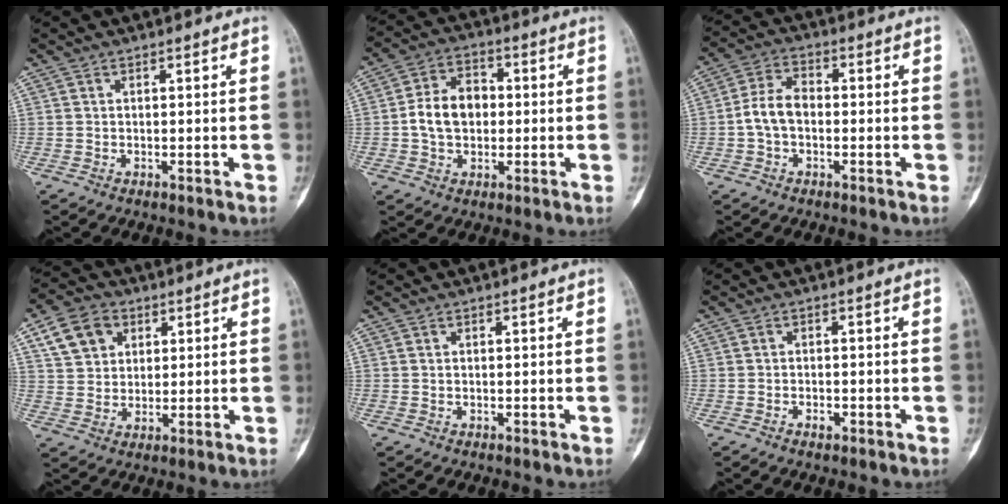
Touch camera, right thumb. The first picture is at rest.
{"total": 9.4, "force": [-0.2, 6.9, 6.4], "torque": [-0.095, 0.022, -0.011]}
{"total": 6.6, "force": [-1.0, 4.4, 4.8], "torque": [-0.088, 0.024, -0.028]}
{"total": 9.1, "force": [3.9, 7.0, 4.3], "torque": [-0.050, -0.006, 0.073]}
{"total": 0.0}
{"total": 1.4, "force": [-0.8, 0.7, 0.8], "torque": [-0.014, 0.007, -0.014]}